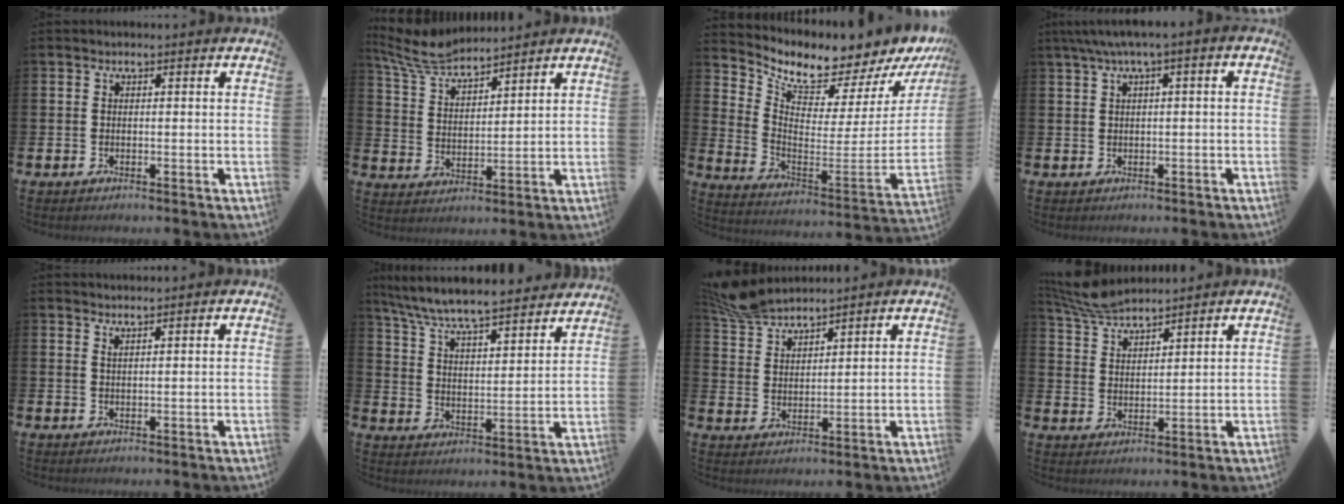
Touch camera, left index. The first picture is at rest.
{"total": 6.7, "force": [6.4, 1.1, 1.7], "torque": [-0.056, -0.032, 0.116]}
{"total": 7.0, "force": [6.6, 1.7, 1.5], "torque": [-0.051, -0.083, 0.102]}
{"total": 2.5, "force": [0.5, 0.2, 2.5], "torque": [-0.049, 0.005, 0.008]}
{"total": 1.4, "force": [1.4, -0.2, -0.1], "torque": [0.015, -0.011, 0.022]}
{"total": 7.5, "force": [7.2, 0.5, 2.1], "torque": [-0.071, -0.061, 0.122]}
{"total": 5.8, "force": [5.6, 0.7, 0.8], "torque": [-0.036, -0.023, 0.106]}
{"total": 6.3, "force": [6.1, 0.8, 1.4], "torque": [-0.046, -0.027, 0.112]}